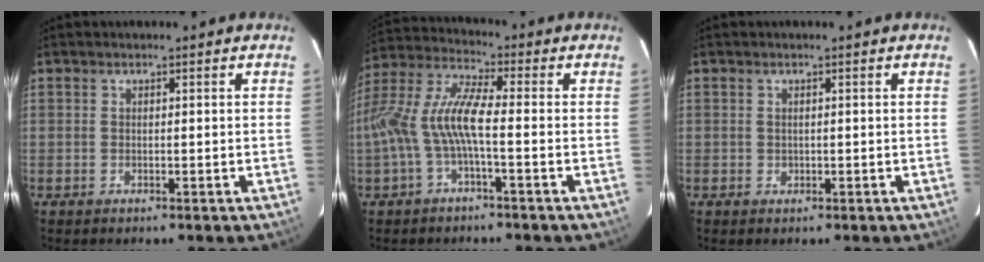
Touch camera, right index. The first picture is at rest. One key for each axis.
{"total": 11.3, "fx": -2.6, "fy": 2.3, "fz": 10.8, "tx": -0.232, "ty": 0.006, "tz": -0.051}
{"total": 0.6, "fx": 0.1, "fy": 0.6, "fz": 0.2, "tx": -0.001, "ty": 0.001, "tz": 0.002}